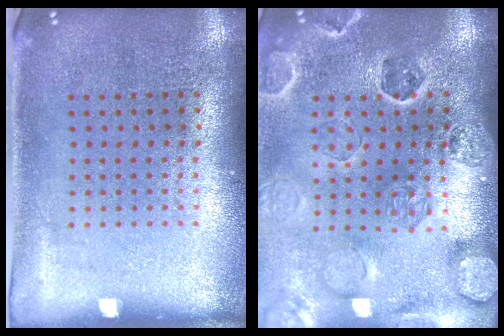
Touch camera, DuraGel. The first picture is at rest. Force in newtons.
{"total": 2.7, "press": 2.7, "slide": 0.3}